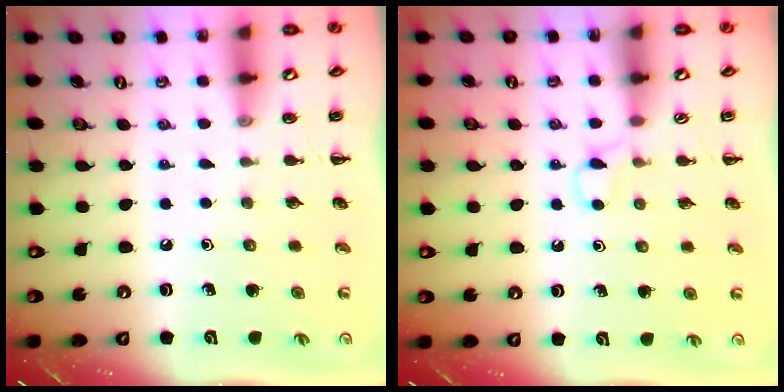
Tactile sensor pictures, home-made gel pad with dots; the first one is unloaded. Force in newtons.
{"total": 2.6, "press": 2.5, "slide": 0.9}